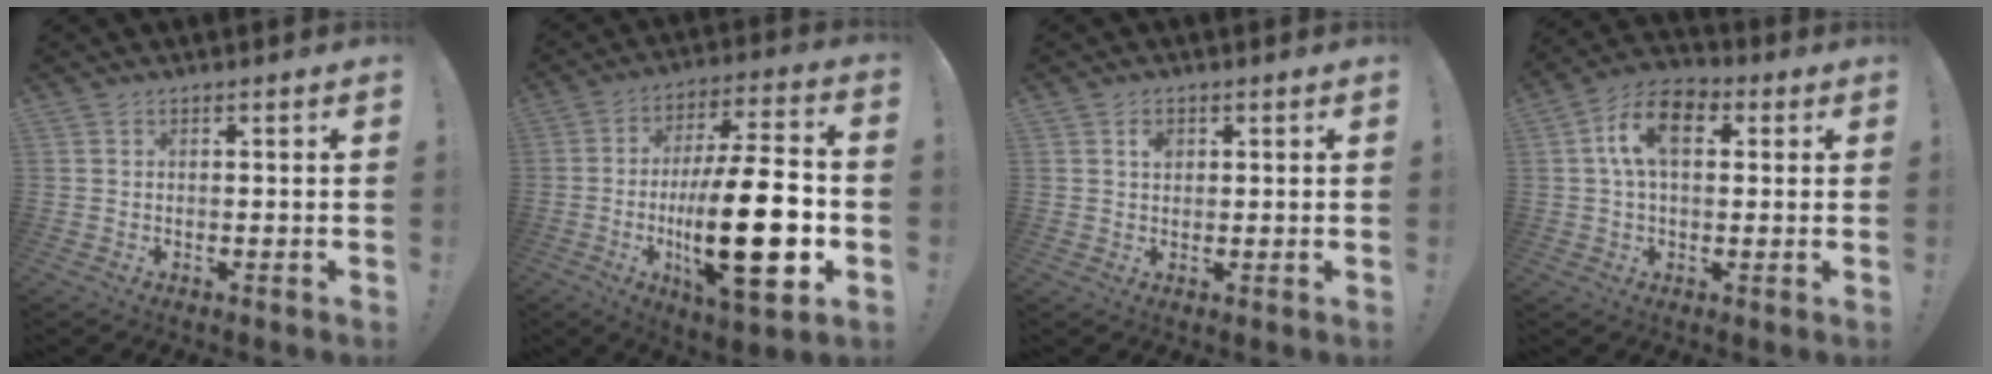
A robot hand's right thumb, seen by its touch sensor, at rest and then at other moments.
{"total": 26.9, "force": [-4.9, 8.1, 25.2], "torque": [-0.434, -0.003, -0.079]}
{"total": 1.9, "force": [0.7, 1.4, 1.1], "torque": [0.001, -0.007, 0.007]}
{"total": 11.2, "force": [2.9, 6.7, 8.5], "torque": [-0.153, 0.014, 0.054]}